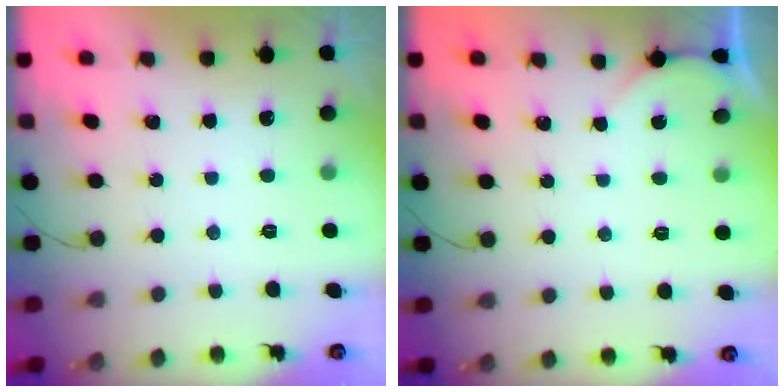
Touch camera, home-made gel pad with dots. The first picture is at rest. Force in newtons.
{"total": 0.0}